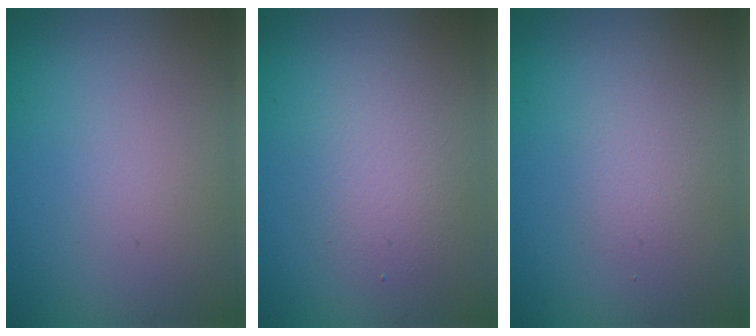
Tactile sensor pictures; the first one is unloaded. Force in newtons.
{"total": 2.8, "press": 2.8, "slide": 0.1}
{"total": 1.2, "press": 1.2, "slide": 0.1}